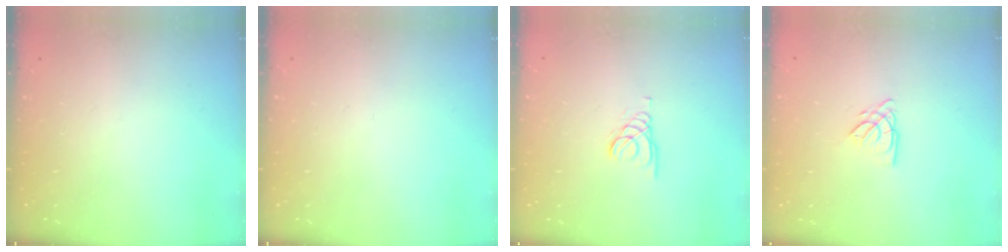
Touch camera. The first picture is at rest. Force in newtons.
{"total": 0.0}
{"total": 1.5, "press": 1.5, "slide": 0.1}
{"total": 2.7, "press": 2.7, "slide": 0.3}